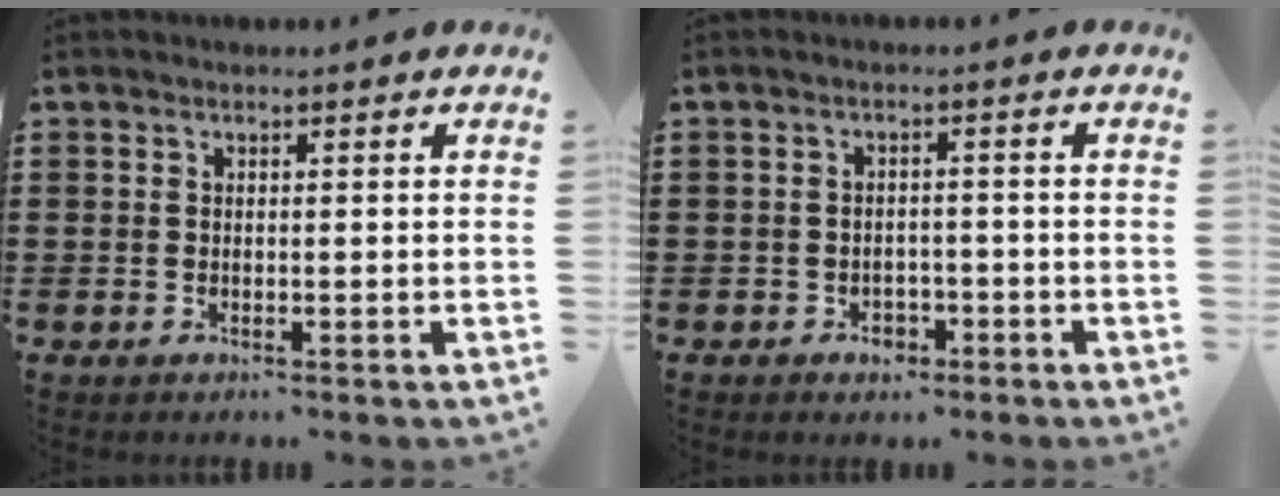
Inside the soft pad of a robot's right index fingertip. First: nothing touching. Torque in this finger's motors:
{"motor_torque": [-0.06, -0.05, 0.00, 0.00]}